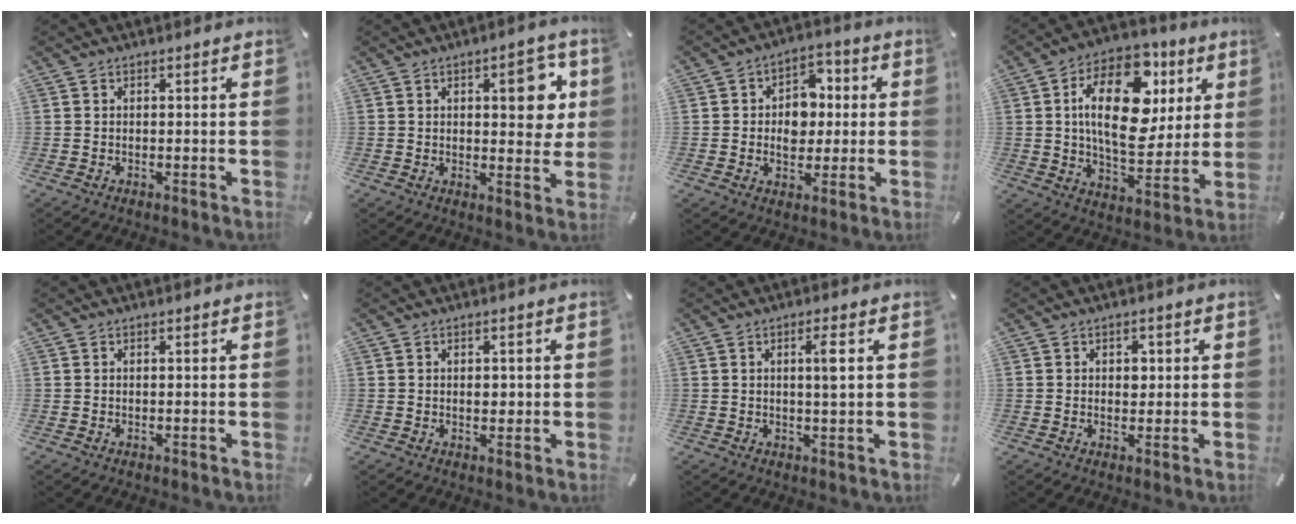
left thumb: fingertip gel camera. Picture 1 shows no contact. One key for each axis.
{"total": 10.1, "fx": 3.4, "fy": 4.8, "fz": 8.2, "tx": -0.088, "ty": -0.017, "tz": 0.047}
{"total": 8.3, "fx": -0.3, "fy": 7.2, "fz": 4.2, "tx": -0.059, "ty": 0.010, "tz": -0.005}
{"total": 21.9, "fx": 6.1, "fy": 12.8, "fz": 16.8, "tx": -0.287, "ty": -0.014, "tz": 0.096}
{"total": 0.0}
{"total": 2.2, "fx": 0.2, "fy": 1.6, "fz": 1.4, "tx": -0.013, "ty": -0.001, "tz": -0.002}
{"total": 4.2, "fx": 0.9, "fy": 0.4, "fz": 4.1, "tx": -0.072, "ty": -0.004, "tz": 0.010}
{"total": 2.7, "fx": 0.5, "fy": 2.1, "fz": 1.6, "tx": -0.010, "ty": -0.004, "tz": 0.000}